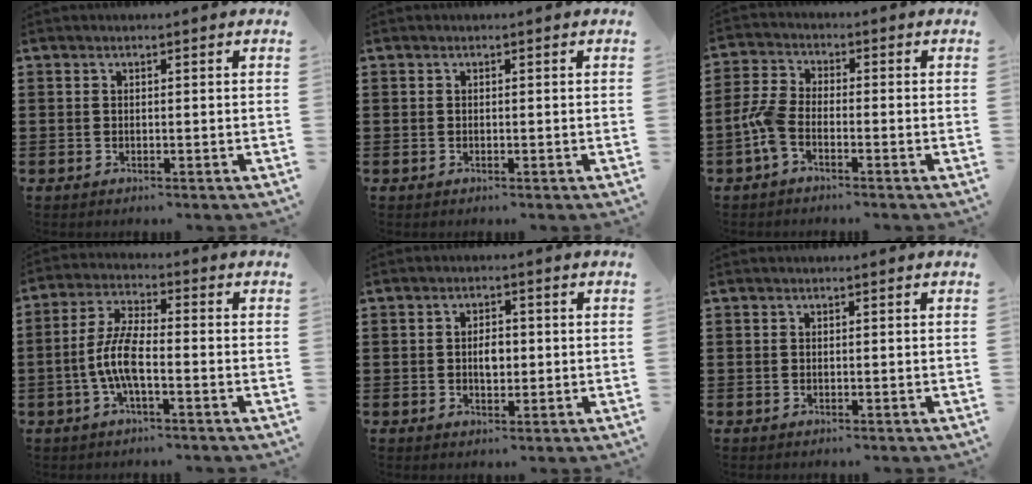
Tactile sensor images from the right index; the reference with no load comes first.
{"total": 0.0}
{"total": 4.8, "force": [-2.4, 2.0, 3.6], "torque": [-0.097, -0.001, -0.053]}
{"total": 6.7, "force": [-2.0, 2.1, 6.1], "torque": [-0.153, -0.013, -0.047]}
{"total": 2.8, "force": [0.0, 1.5, 2.4], "torque": [-0.037, 0.002, -0.003]}
{"total": 0.0}